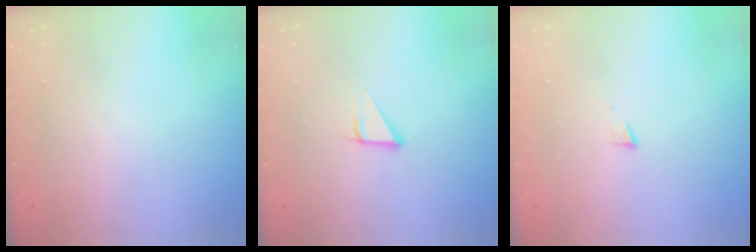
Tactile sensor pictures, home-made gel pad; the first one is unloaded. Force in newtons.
{"total": 2.9, "press": 2.9, "slide": 0.1}
{"total": 3.5, "press": 3.4, "slide": 0.4}